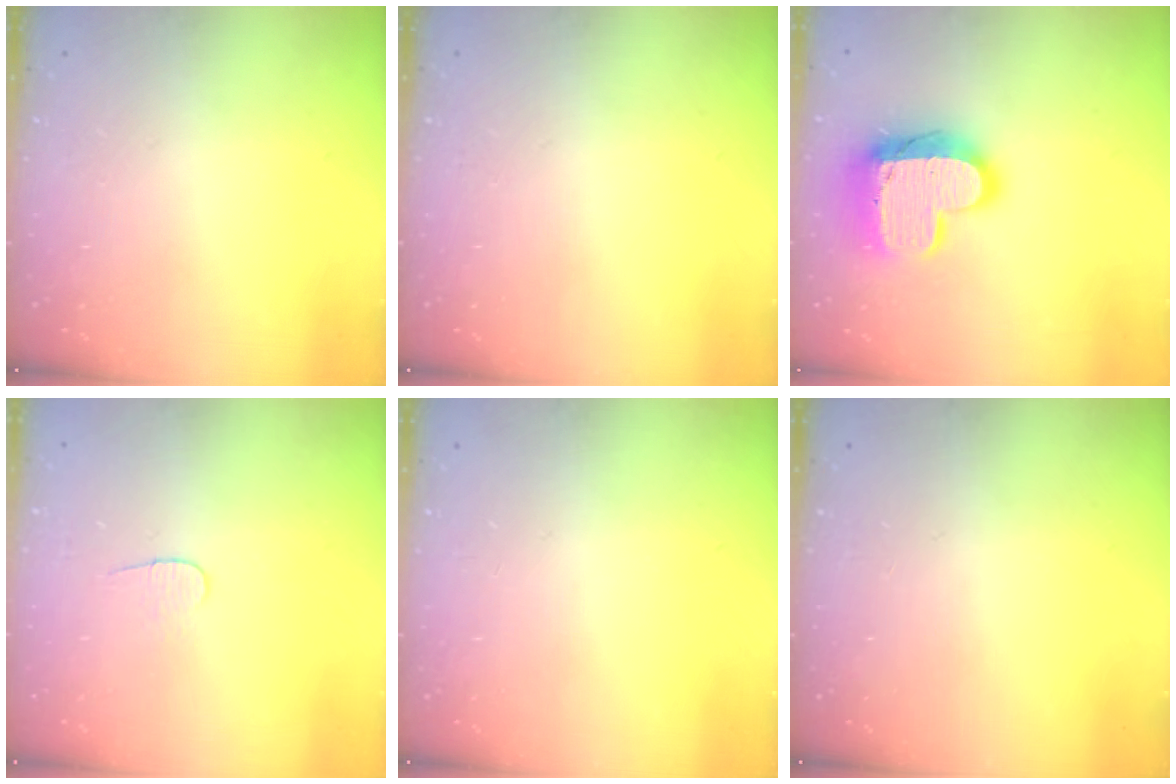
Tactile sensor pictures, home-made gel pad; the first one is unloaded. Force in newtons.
{"total": 0.0}
{"total": 16.3, "press": 16.2, "slide": 1.4}
{"total": 4.8, "press": 4.8, "slide": 0.5}
{"total": 0.0}
{"total": 0.0}